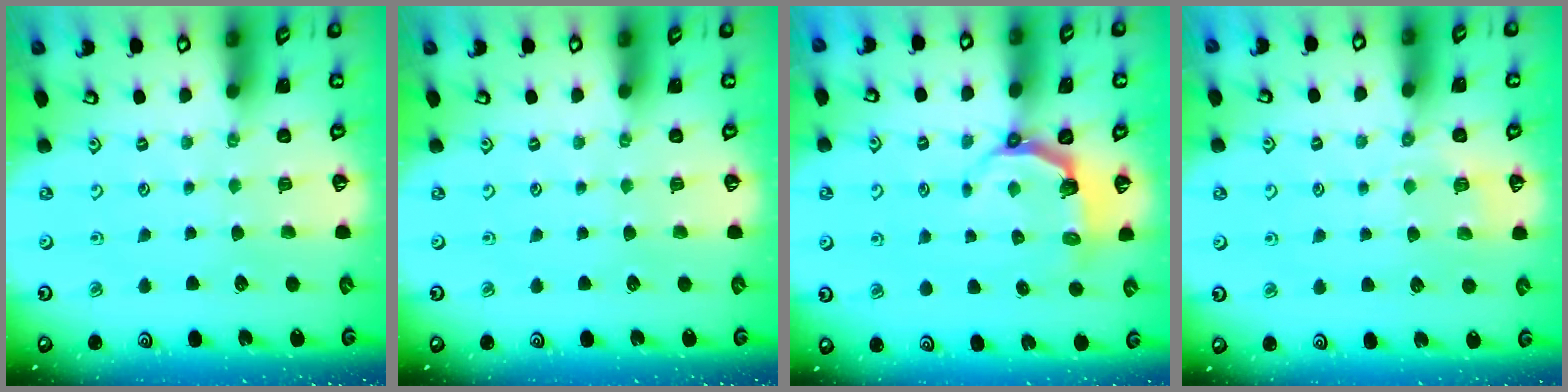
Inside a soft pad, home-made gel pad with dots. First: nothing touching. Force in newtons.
{"total": 0.0}
{"total": 4.5, "press": 2.9, "slide": 3.4}
{"total": 5.7, "press": 5.5, "slide": 1.4}